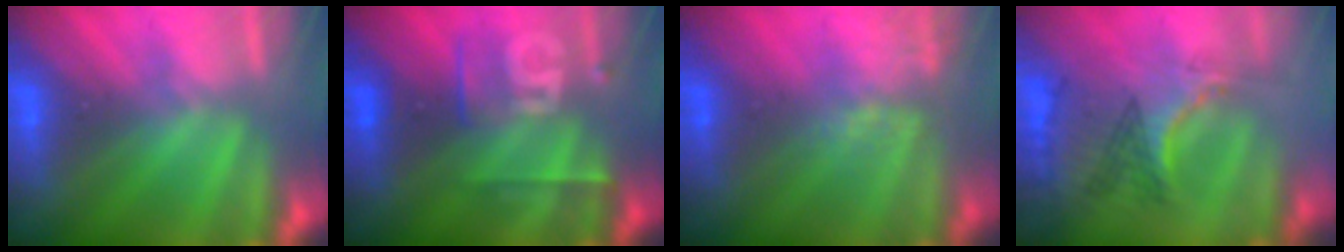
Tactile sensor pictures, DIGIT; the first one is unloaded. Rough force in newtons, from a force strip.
{"total": 2.4}
{"total": 3.8}
{"total": 3.2}